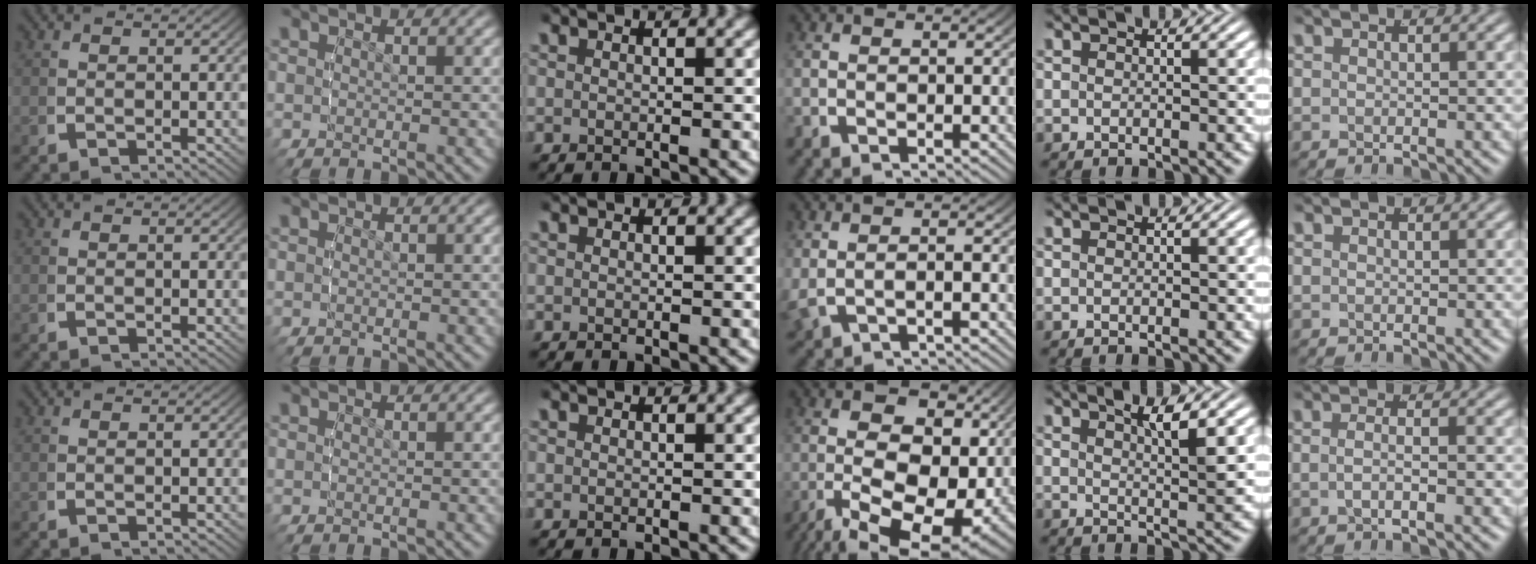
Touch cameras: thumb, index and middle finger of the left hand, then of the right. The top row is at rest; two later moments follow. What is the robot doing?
{"motion": "lift_and_place", "object": "sponge"}